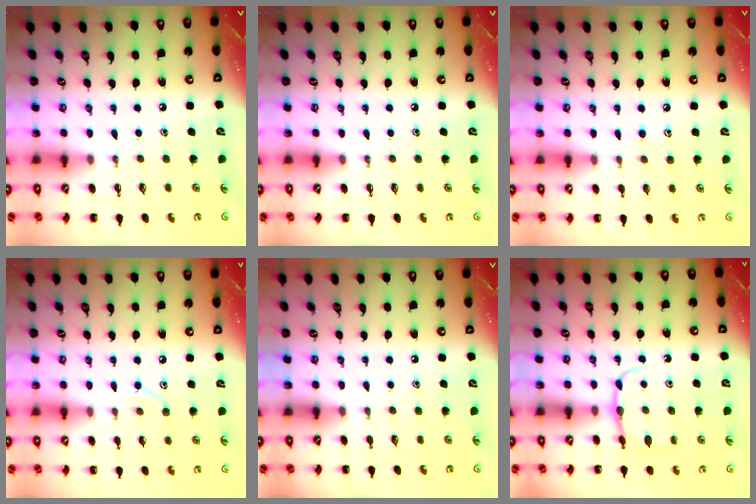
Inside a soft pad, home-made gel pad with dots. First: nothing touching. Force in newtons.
{"total": 0.0}
{"total": 4.5, "press": 4.3, "slide": 1.5}
{"total": 6.6, "press": 6.2, "slide": 2.1}
{"total": 0.9, "press": 0.9, "slide": 0.2}
{"total": 5.0, "press": 4.8, "slide": 1.4}